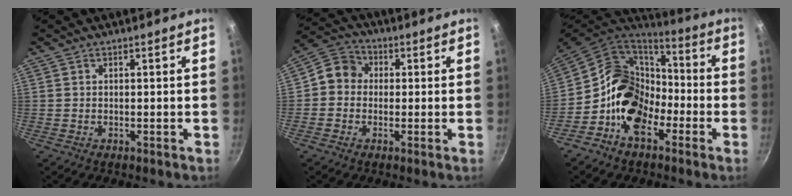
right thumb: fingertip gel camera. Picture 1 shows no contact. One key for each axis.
{"total": 6.3, "fx": 0.0, "fy": 5.7, "fz": 2.7, "tx": -0.021, "ty": 0.014, "tz": -0.026}
{"total": 17.2, "fx": -5.3, "fy": 12.5, "fz": 10.5, "tx": -0.147, "ty": 0.062, "tz": -0.119}